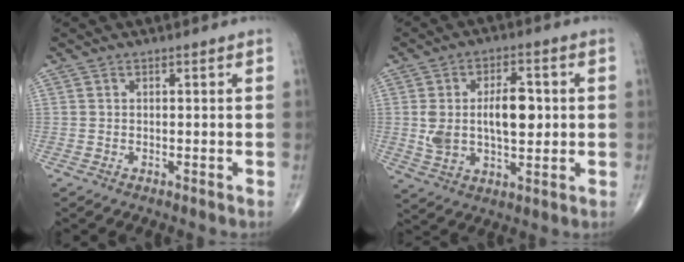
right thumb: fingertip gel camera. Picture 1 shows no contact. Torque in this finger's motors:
{"motor_torque": [1.20, 1.32, 1.00, 0.32, 0.11]}